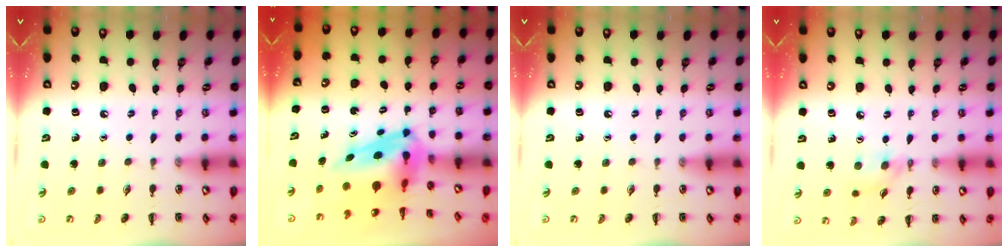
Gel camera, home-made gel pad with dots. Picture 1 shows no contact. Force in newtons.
{"total": 8.4, "press": 8.0, "slide": 2.5}
{"total": 0.0}
{"total": 3.5, "press": 3.3, "slide": 1.1}